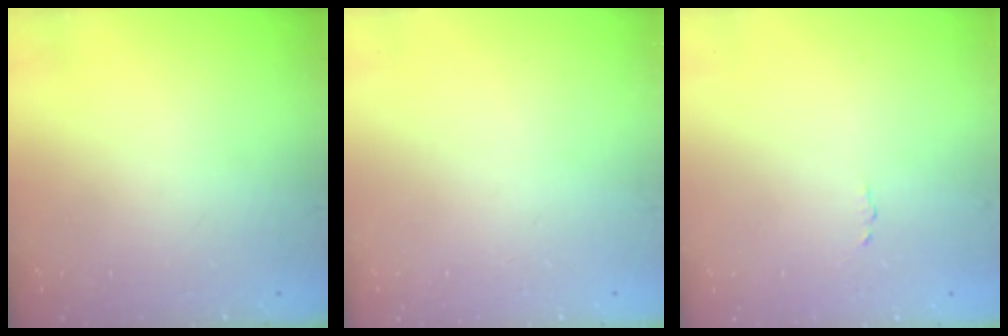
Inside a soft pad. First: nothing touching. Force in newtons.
{"total": 0.0}
{"total": 1.7, "press": 1.7, "slide": 0.1}